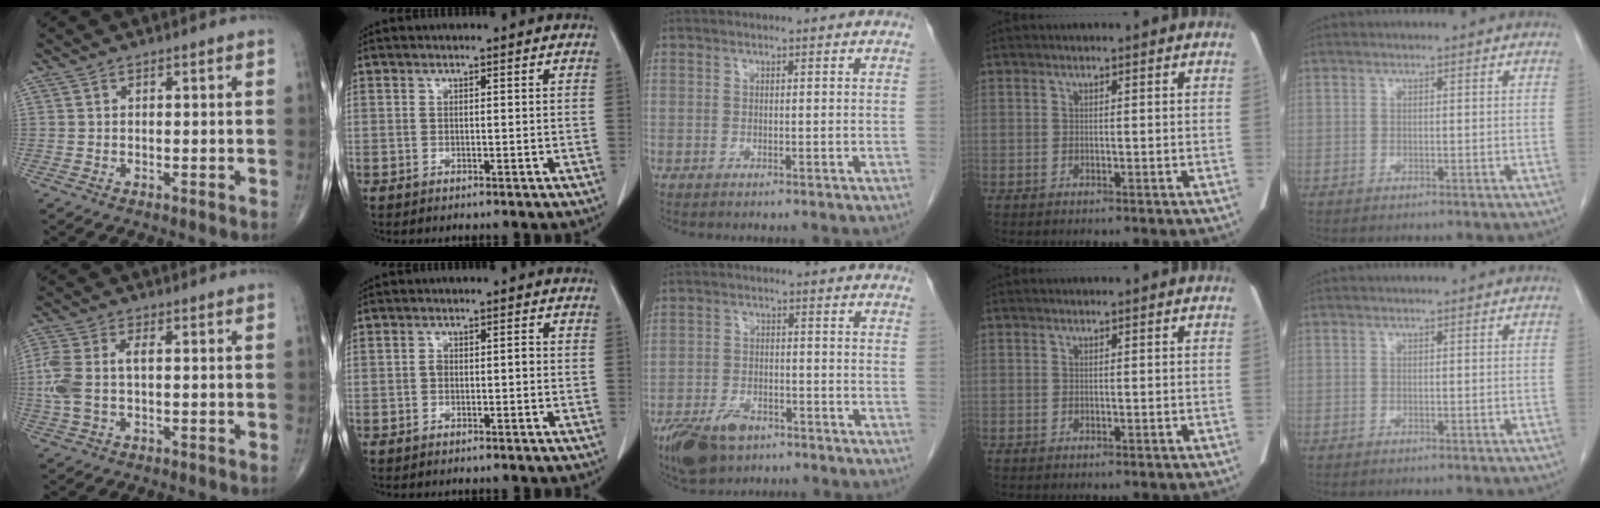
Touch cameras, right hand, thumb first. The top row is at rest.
{"thumb": {"total": 8.3, "force": [0.2, 4.4, 7.1], "torque": [-0.194, 0.017, 0.004]}, "index": {"total": 1.6, "force": [-0.4, 0.8, 1.3], "torque": [-0.020, 0.004, -0.006]}, "middle": {"total": 8.1, "force": [-5.5, 4.1, 4.4], "torque": [-0.082, -0.006, -0.092]}}